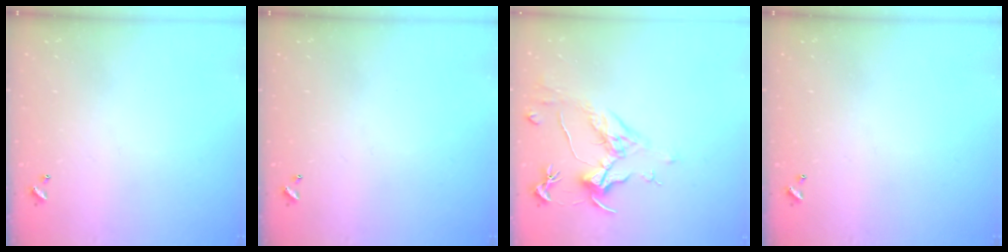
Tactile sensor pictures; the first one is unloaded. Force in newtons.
{"total": 0.0}
{"total": 1.5, "press": 1.3, "slide": 0.9}
{"total": 0.0}